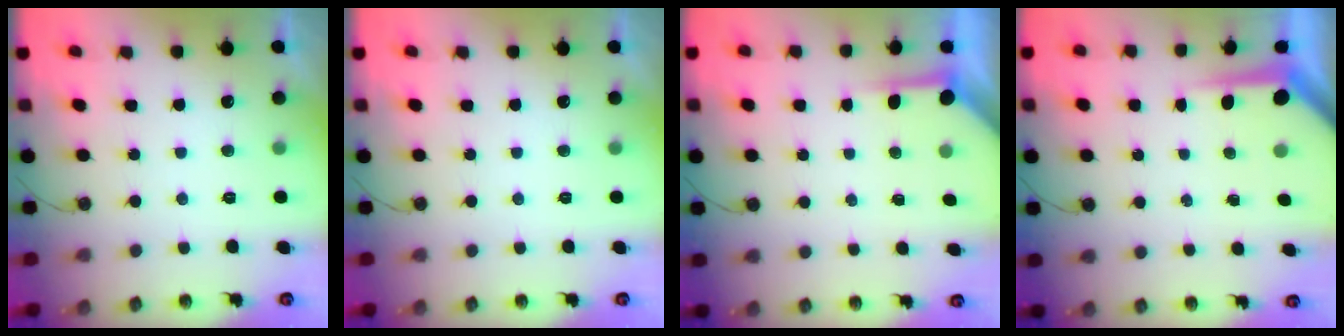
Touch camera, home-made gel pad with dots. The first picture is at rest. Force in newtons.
{"total": 0.0}
{"total": 3.5, "press": 3.4, "slide": 0.5}
{"total": 4.5, "press": 4.5, "slide": 0.3}